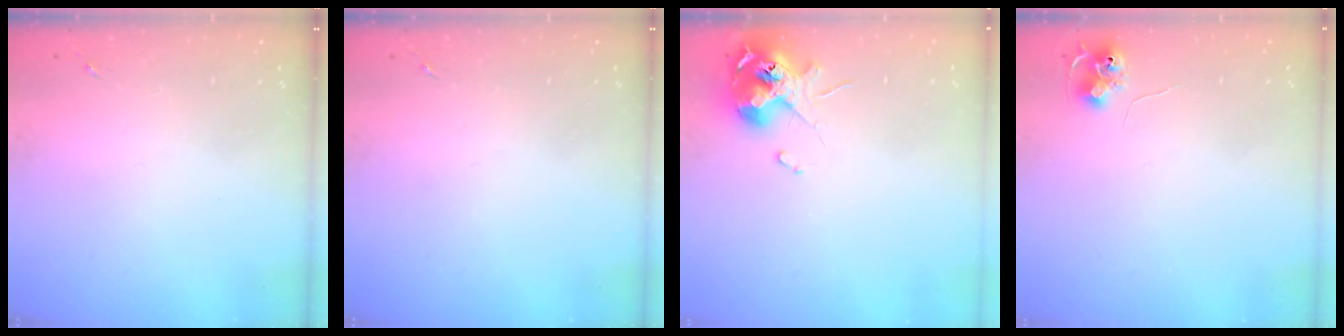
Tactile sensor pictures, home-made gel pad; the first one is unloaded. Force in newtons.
{"total": 0.0}
{"total": 11.3, "press": 11.2, "slide": 1.5}
{"total": 7.9, "press": 7.8, "slide": 0.9}